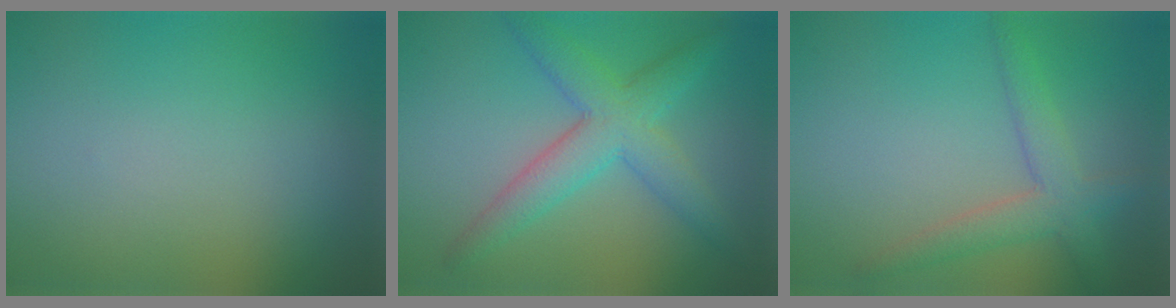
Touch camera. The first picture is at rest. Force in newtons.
{"total": 5.2, "press": 5.2, "slide": 0.1}
{"total": 3.4, "press": 3.4, "slide": 0.3}